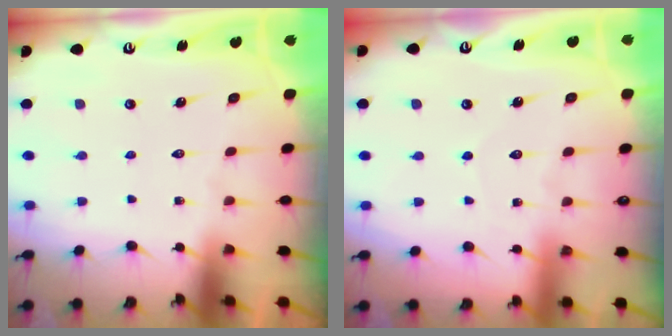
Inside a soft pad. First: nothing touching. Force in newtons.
{"total": 4.0, "press": 3.9, "slide": 0.4}